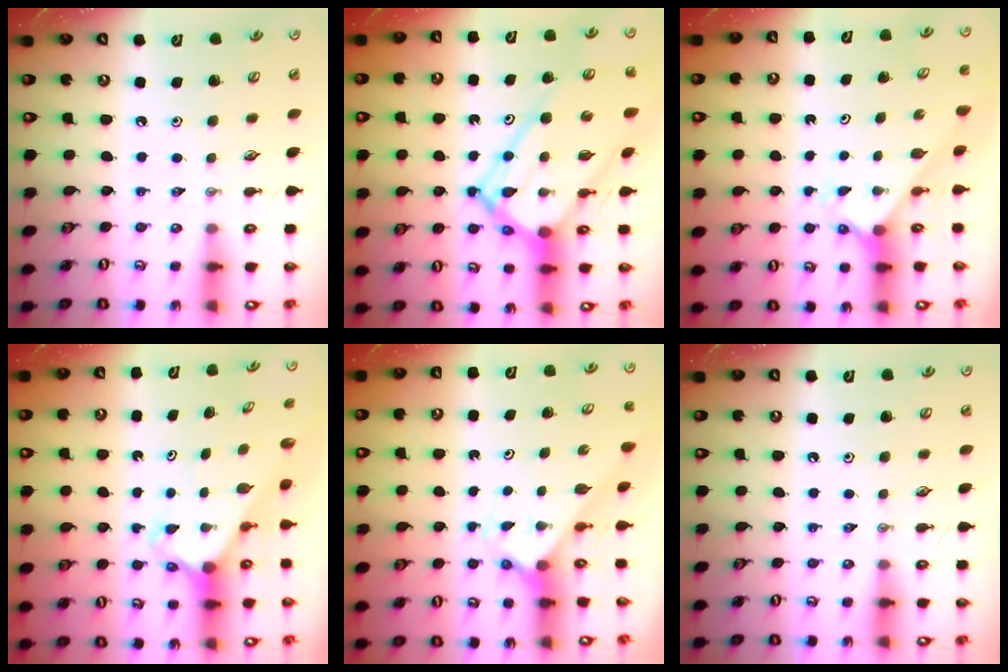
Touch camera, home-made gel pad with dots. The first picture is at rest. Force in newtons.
{"total": 18.9, "press": 18.8, "slide": 1.7}
{"total": 2.0, "press": 2.0, "slide": 0.2}
{"total": 2.5, "press": 2.5, "slide": 0.1}
{"total": 2.1, "press": 2.1, "slide": 0.2}
{"total": 0.0}